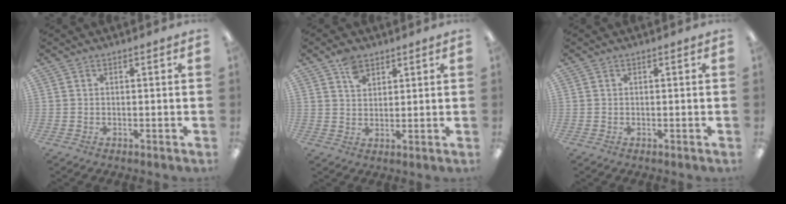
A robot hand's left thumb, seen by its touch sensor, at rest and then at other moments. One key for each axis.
{"total": 4.7, "fx": 3.1, "fy": 2.9, "fz": 2.0, "tx": -0.031, "ty": -0.007, "tz": 0.057}
{"total": 0.0}